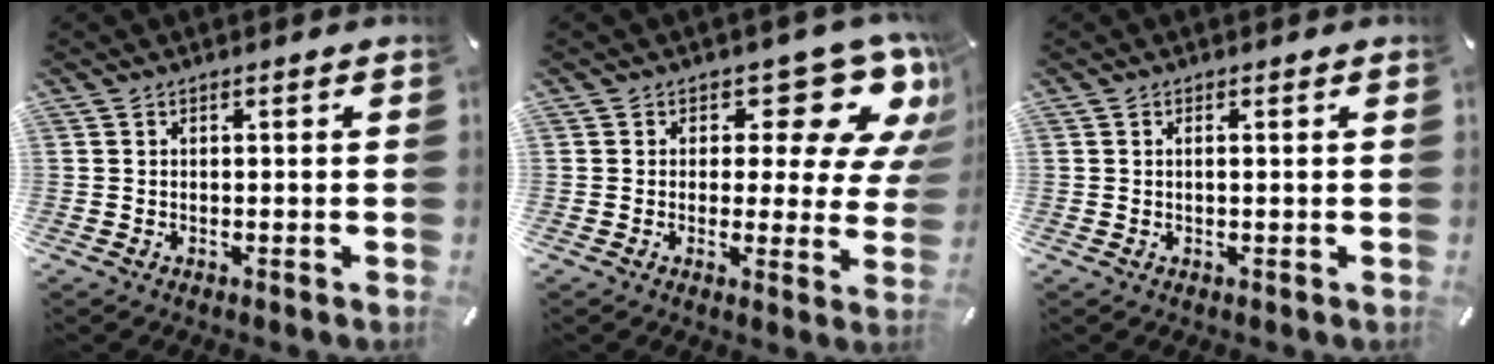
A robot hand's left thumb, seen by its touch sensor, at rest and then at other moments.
{"total": 13.2, "force": [7.9, 6.1, 8.7], "torque": [-0.097, -0.066, 0.129]}
{"total": 1.2, "force": [0.2, 0.0, 1.2], "torque": [-0.022, -0.003, 0.003]}